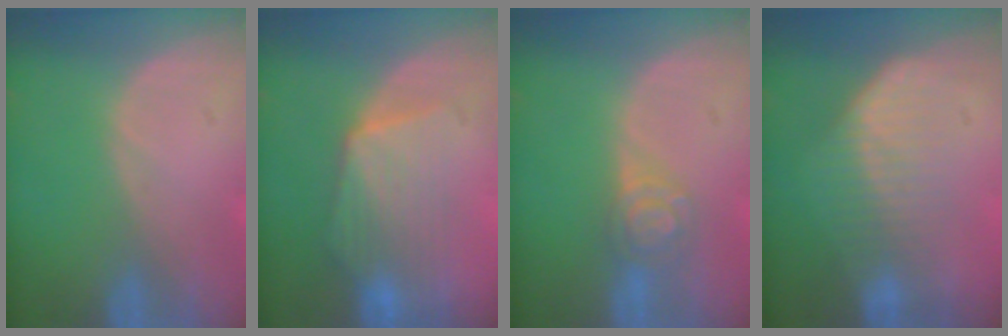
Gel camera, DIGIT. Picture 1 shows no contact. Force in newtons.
{"total": 7.3, "press": 7.1, "slide": 1.6}
{"total": 4.1, "press": 4.0, "slide": 0.9}
{"total": 7.5, "press": 6.3, "slide": 4.0}